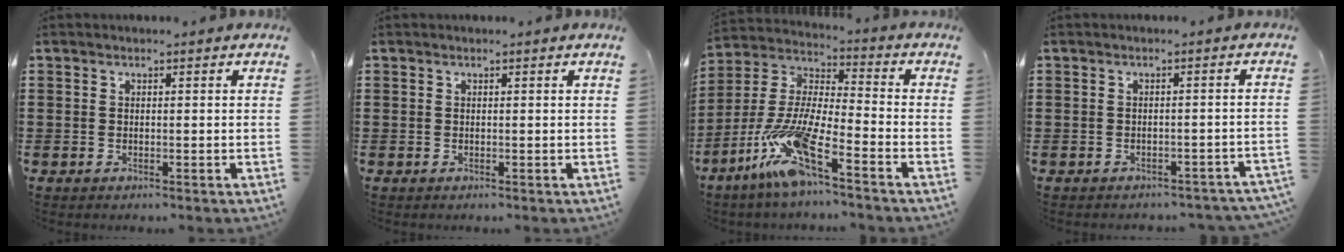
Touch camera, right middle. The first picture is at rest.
{"total": 0.0}
{"total": 12.9, "force": [-9.1, 0.6, 9.1], "torque": [-0.214, -0.016, -0.187]}
{"total": 1.6, "force": [-1.6, 0.2, 0.2], "torque": [-0.008, 0.000, -0.034]}